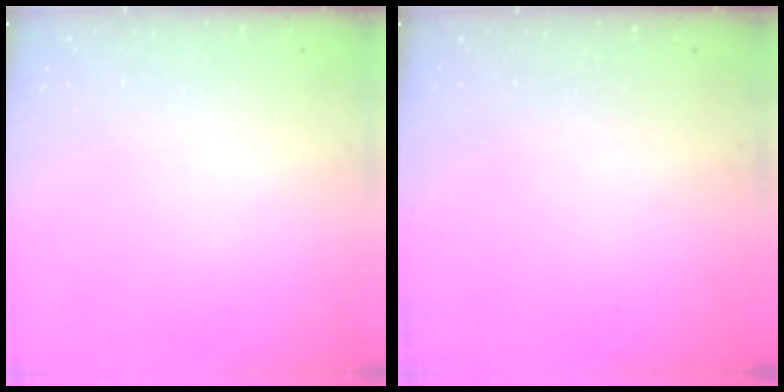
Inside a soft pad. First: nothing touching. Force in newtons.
{"total": 0.0}